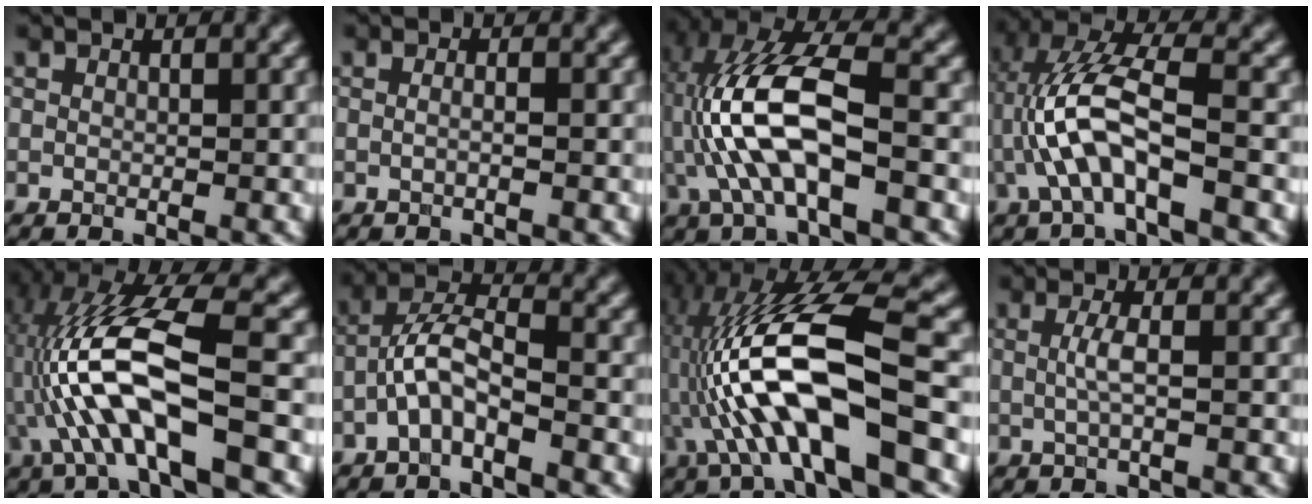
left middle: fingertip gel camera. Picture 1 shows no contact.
{"total": 1.1, "force": [0.0, 0.4, 1.0], "torque": [-0.005, -0.017, -0.012]}
{"total": 10.2, "force": [-1.2, 4.1, 9.3], "torque": [-0.204, 0.015, -0.025]}
{"total": 7.2, "force": [-1.7, 2.2, 6.6], "torque": [-0.145, 0.016, -0.033]}
{"total": 11.0, "force": [-2.0, 3.3, 10.3], "torque": [-0.214, 0.018, -0.038]}
{"total": 3.8, "force": [-2.0, 1.1, 3.1], "torque": [-0.065, 0.018, -0.045]}
{"total": 12.9, "force": [-2.4, 3.9, 12.1], "torque": [-0.233, 0.014, -0.049]}
{"total": 1.9, "force": [0.0, 0.3, 1.8], "torque": [-0.038, -0.002, -0.001]}